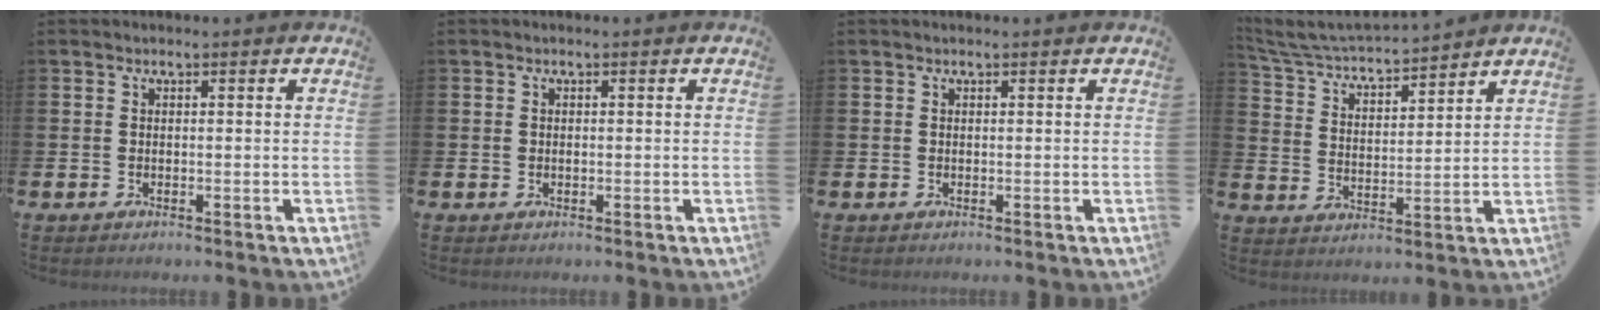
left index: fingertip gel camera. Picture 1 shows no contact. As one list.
[{"total": 0.6, "force": [0.1, 0.5, 0.3], "torque": [0.001, 0.000, -0.001]}, {"total": 0.0}, {"total": 5.0, "force": [4.9, 0.6, 0.7], "torque": [-0.040, -0.041, 0.081]}]